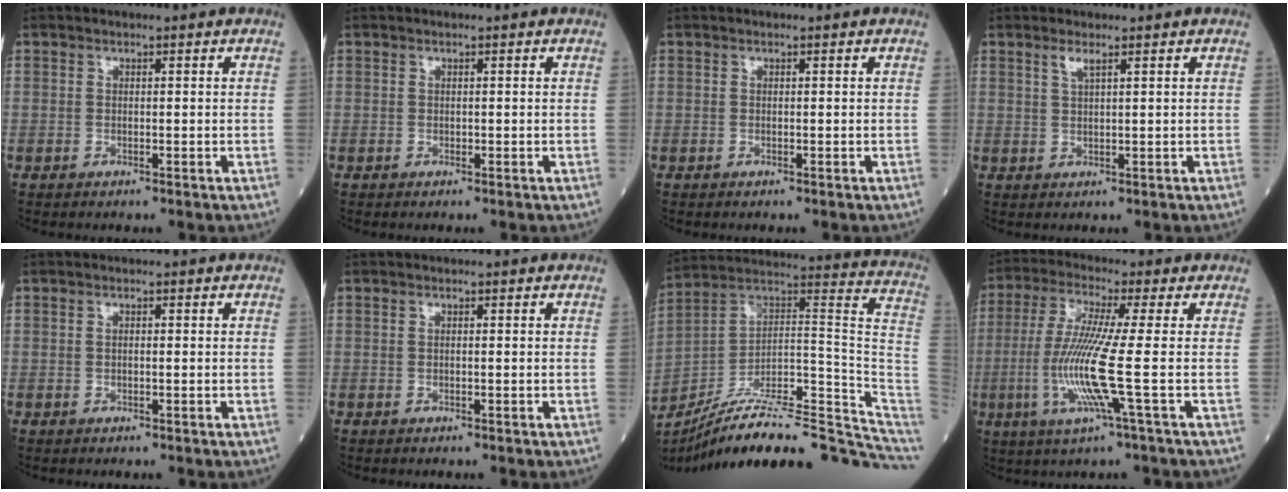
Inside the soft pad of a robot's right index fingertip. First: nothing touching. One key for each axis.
{"total": 0.0}
{"total": 0.0}
{"total": 1.6, "fx": 1.1, "fy": -0.1, "fz": 1.2, "tx": -0.029, "ty": 0.001, "tz": 0.025}
{"total": 0.6, "fx": 0.1, "fy": 0.1, "fz": 0.6, "tx": -0.013, "ty": 0.002, "tz": 0.003}
{"total": 0.0}
{"total": 26.4, "fx": -22.7, "fy": 4.2, "fz": 12.9, "tx": -0.128, "ty": 0.042, "tz": -0.336}
{"total": 10.6, "fx": -2.0, "fy": -1.3, "fz": 10.4, "tx": -0.226, "ty": -0.016, "tz": -0.046}